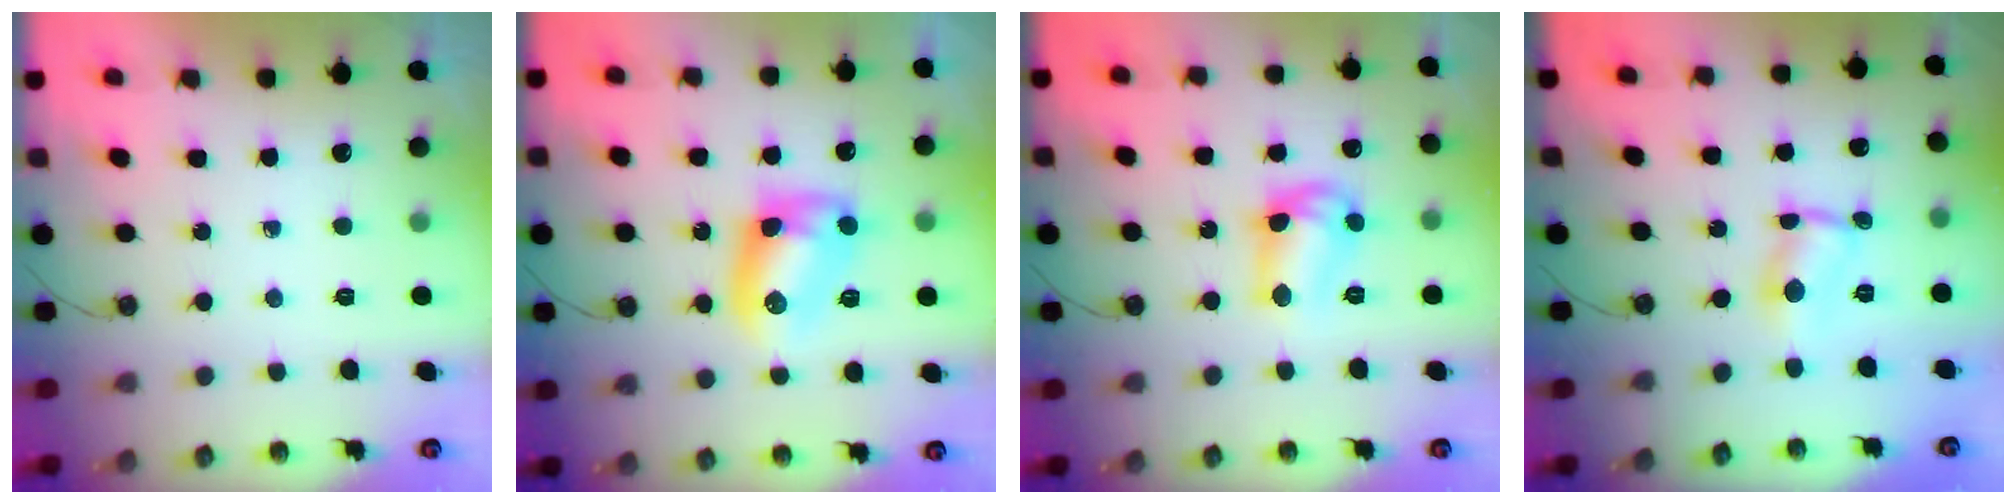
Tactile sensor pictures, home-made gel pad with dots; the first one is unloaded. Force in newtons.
{"total": 9.7, "press": 9.6, "slide": 0.5}
{"total": 10.9, "press": 10.9, "slide": 0.6}
{"total": 2.4, "press": 2.4, "slide": 0.1}